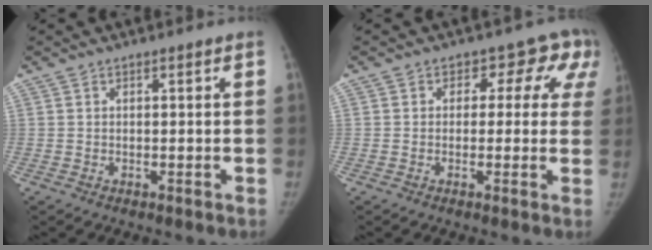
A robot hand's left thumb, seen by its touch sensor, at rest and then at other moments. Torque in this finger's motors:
{"motor_torque": [-0.16, 0.28, -0.19, 0.06, -0.01]}